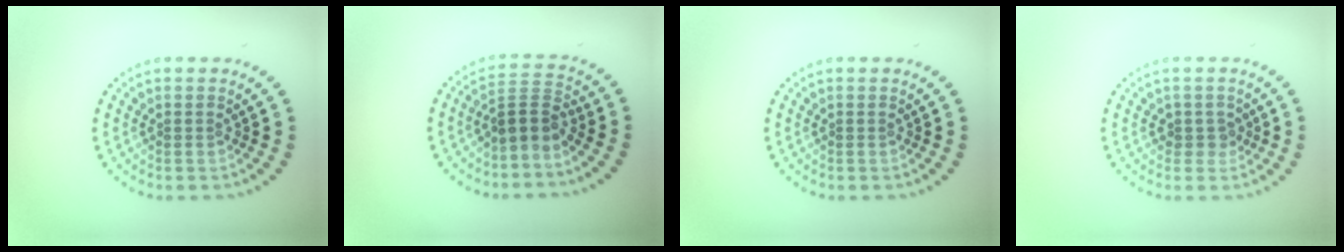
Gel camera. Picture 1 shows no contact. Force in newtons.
{"total": 2.8, "press": 2.1, "slide": 1.8}
{"total": 0.0}
{"total": 1.5, "press": 1.2, "slide": 0.8}